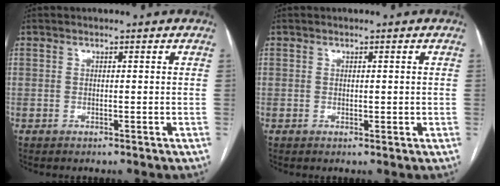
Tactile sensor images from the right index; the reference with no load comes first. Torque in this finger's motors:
{"motor_torque": [-0.23, 0.55, 0.05, 0.03]}